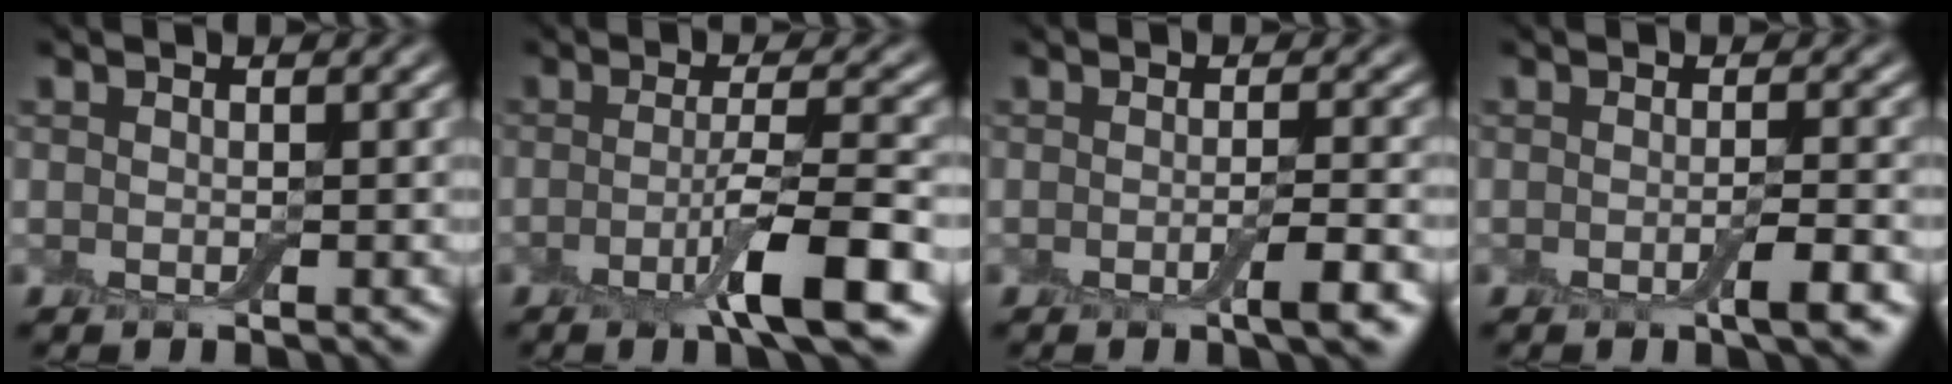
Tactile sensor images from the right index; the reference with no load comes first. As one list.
[{"total": 5.2, "force": [-2.2, 0.6, 4.7], "torque": [-0.073, -0.001, -0.045]}, {"total": 2.7, "force": [-1.2, 0.4, 2.3], "torque": [-0.036, -0.005, -0.022]}, {"total": 2.4, "force": [-1.1, 0.3, 2.1], "torque": [-0.032, -0.005, -0.019]}]